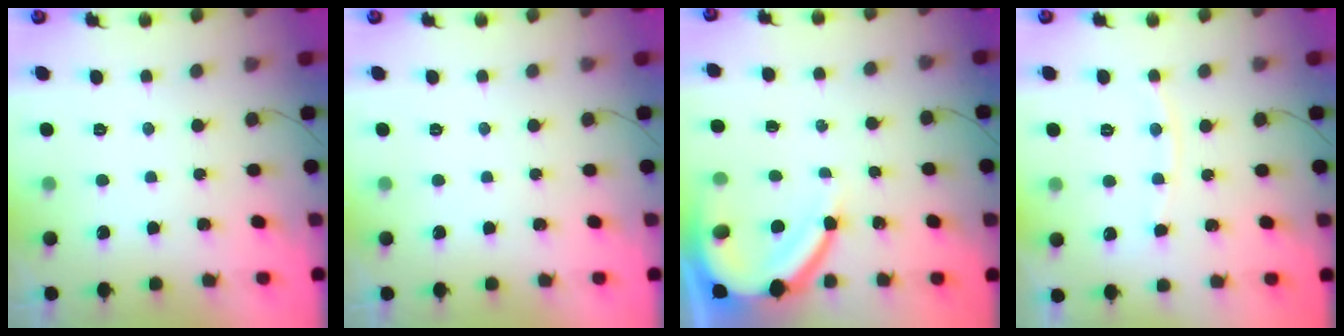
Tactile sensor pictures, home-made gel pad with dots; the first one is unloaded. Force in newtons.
{"total": 0.0}
{"total": 8.5, "press": 8.5, "slide": 0.7}
{"total": 5.5, "press": 5.4, "slide": 0.5}